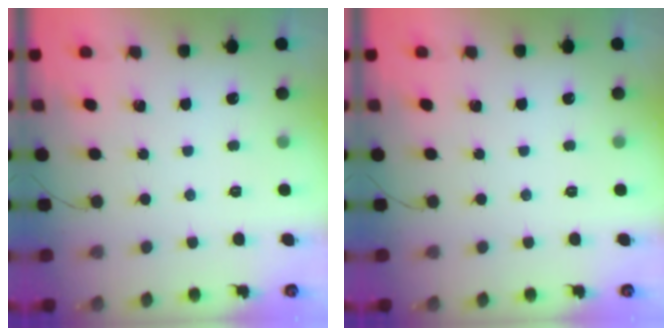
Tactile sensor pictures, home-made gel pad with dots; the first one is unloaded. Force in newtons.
{"total": 0.0}